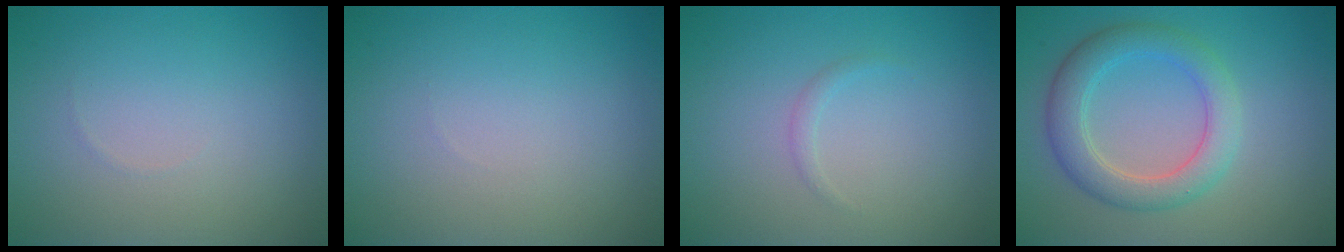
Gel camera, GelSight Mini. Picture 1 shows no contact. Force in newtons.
{"total": 0.0}
{"total": 0.7, "press": 0.7, "slide": 0.0}
{"total": 4.3, "press": 4.3, "slide": 0.1}